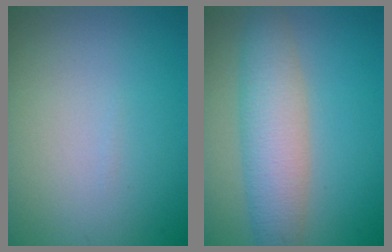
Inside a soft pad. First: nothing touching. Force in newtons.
{"total": 5.5, "press": 5.5, "slide": 0.2}